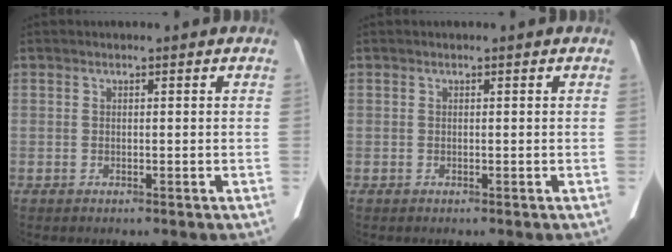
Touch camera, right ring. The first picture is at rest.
{"total": 0.0}